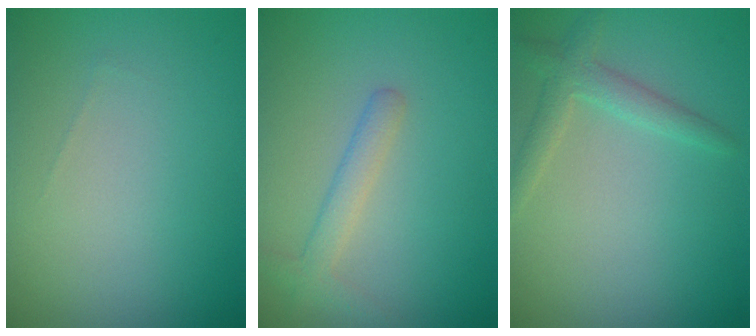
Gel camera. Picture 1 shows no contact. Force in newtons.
{"total": 2.0, "press": 2.0, "slide": 0.0}
{"total": 2.2, "press": 2.2, "slide": 0.2}